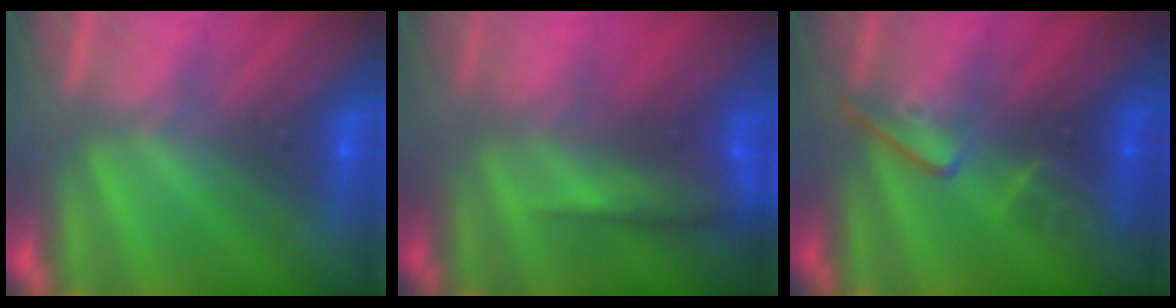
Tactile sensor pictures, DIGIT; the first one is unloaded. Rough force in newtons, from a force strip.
{"total": 9.3}
{"total": 2.4}